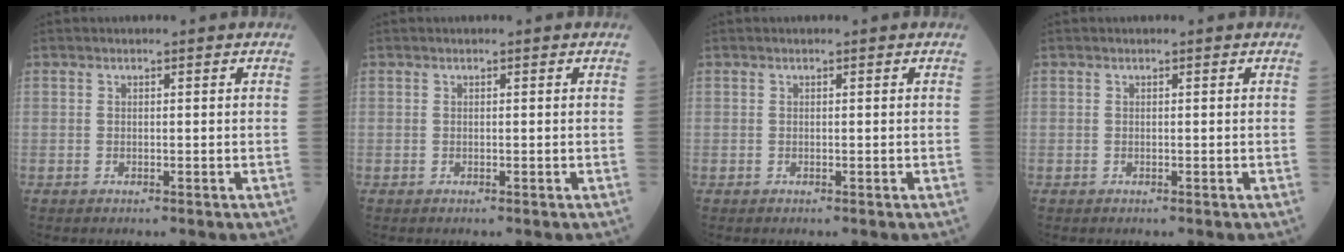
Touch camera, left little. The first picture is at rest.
{"total": 0.0}
{"total": 0.0}
{"total": 0.0}